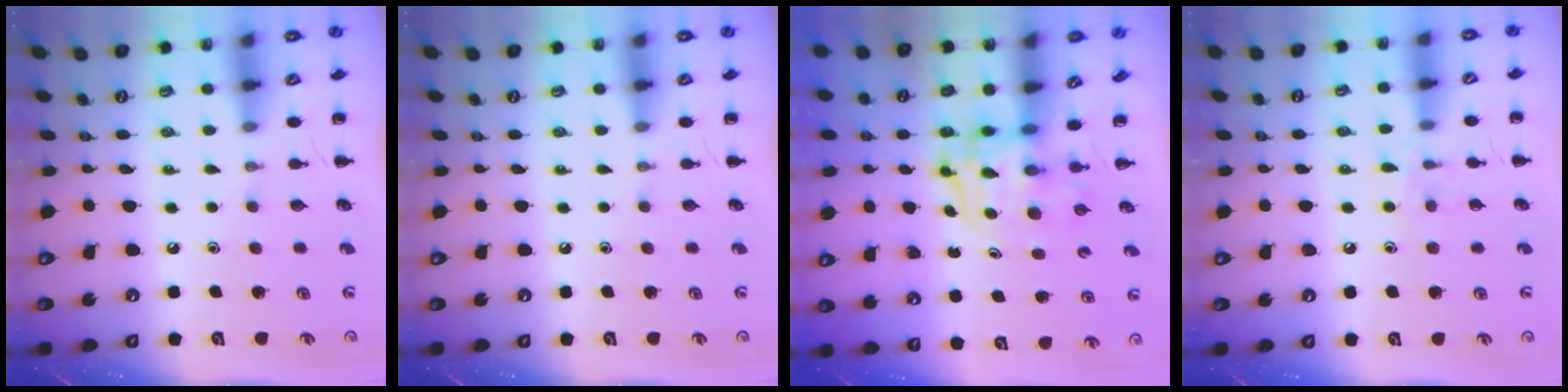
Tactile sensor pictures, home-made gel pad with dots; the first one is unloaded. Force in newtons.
{"total": 0.0}
{"total": 3.3, "press": 3.2, "slide": 0.6}
{"total": 5.6, "press": 5.4, "slide": 1.5}